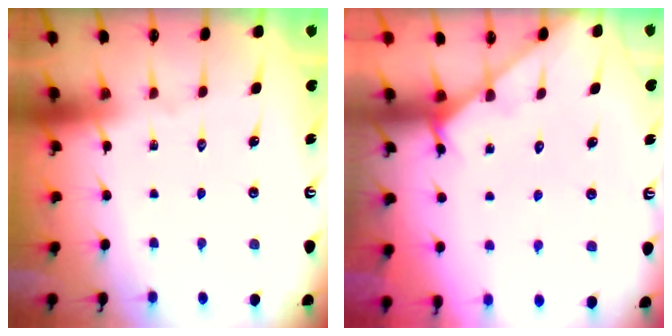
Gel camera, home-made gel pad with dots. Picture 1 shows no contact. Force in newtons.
{"total": 3.3, "press": 3.3, "slide": 0.2}